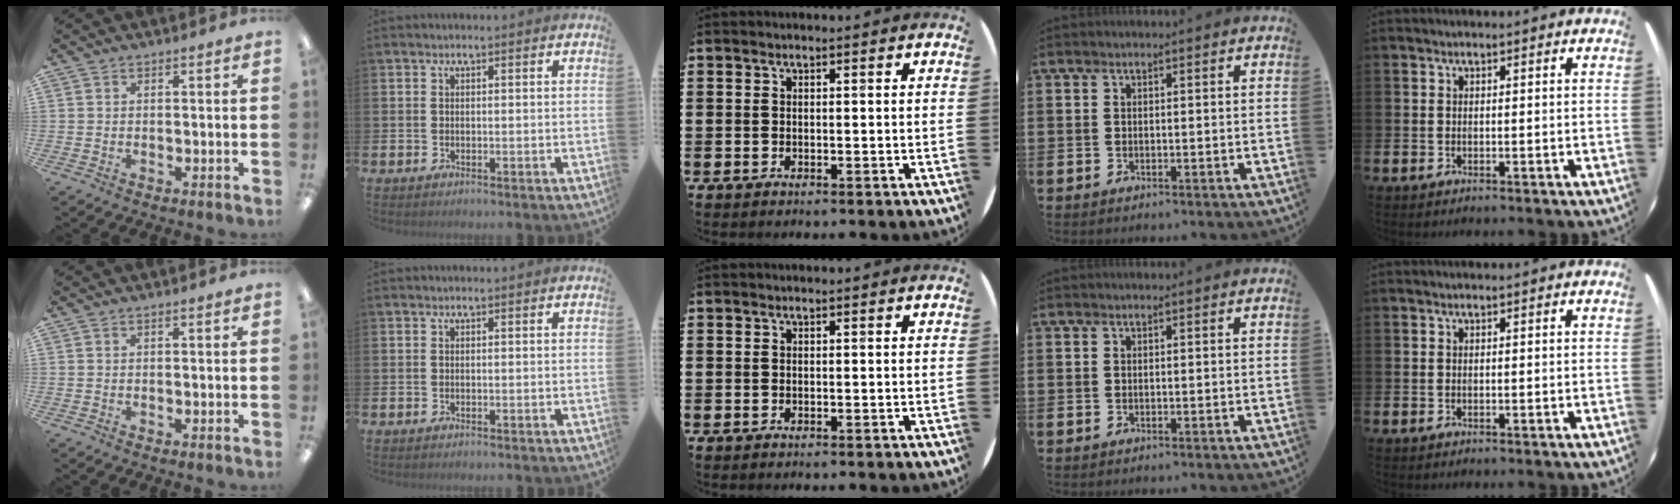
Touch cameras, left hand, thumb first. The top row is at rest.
{}